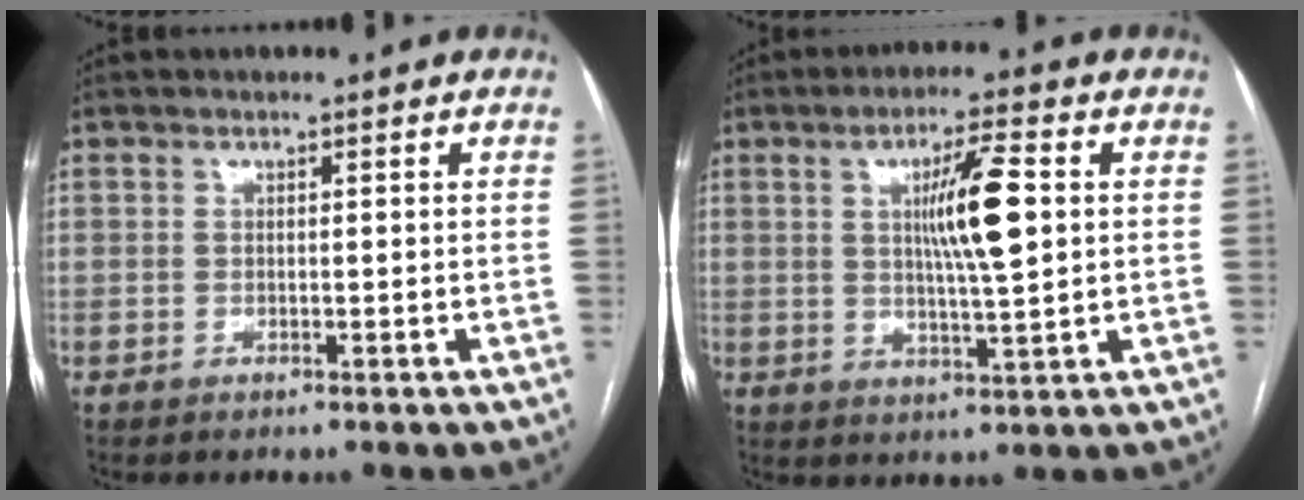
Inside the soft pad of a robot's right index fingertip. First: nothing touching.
{"total": 9.0, "force": [1.7, 0.7, 8.9], "torque": [-0.152, 0.000, 0.030]}